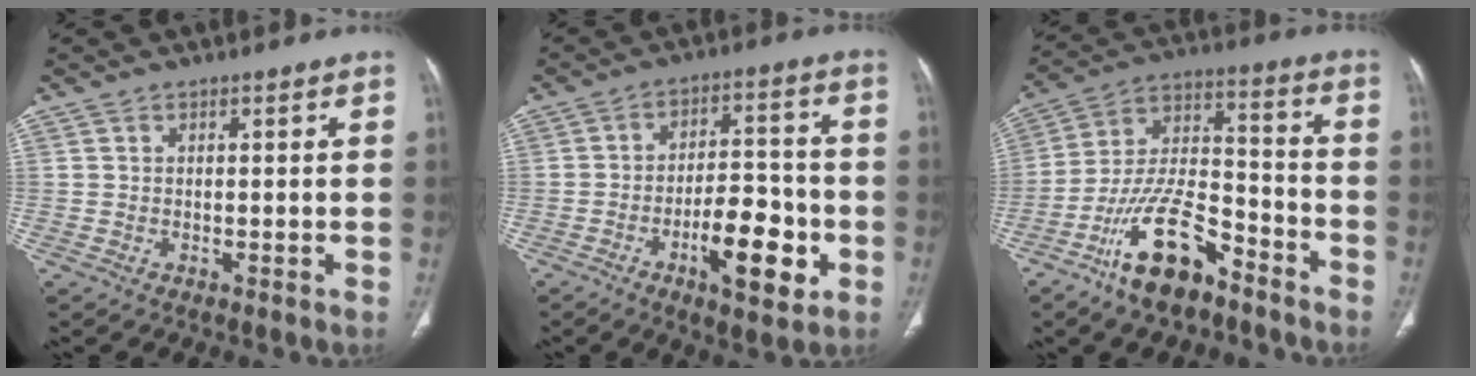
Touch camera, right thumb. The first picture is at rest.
{"total": 12.6, "force": [-4.7, 5.3, 10.4], "torque": [-0.141, 0.032, -0.069]}
{"total": 15.9, "force": [-10.3, 6.3, 10.3], "torque": [-0.183, 0.078, -0.191]}